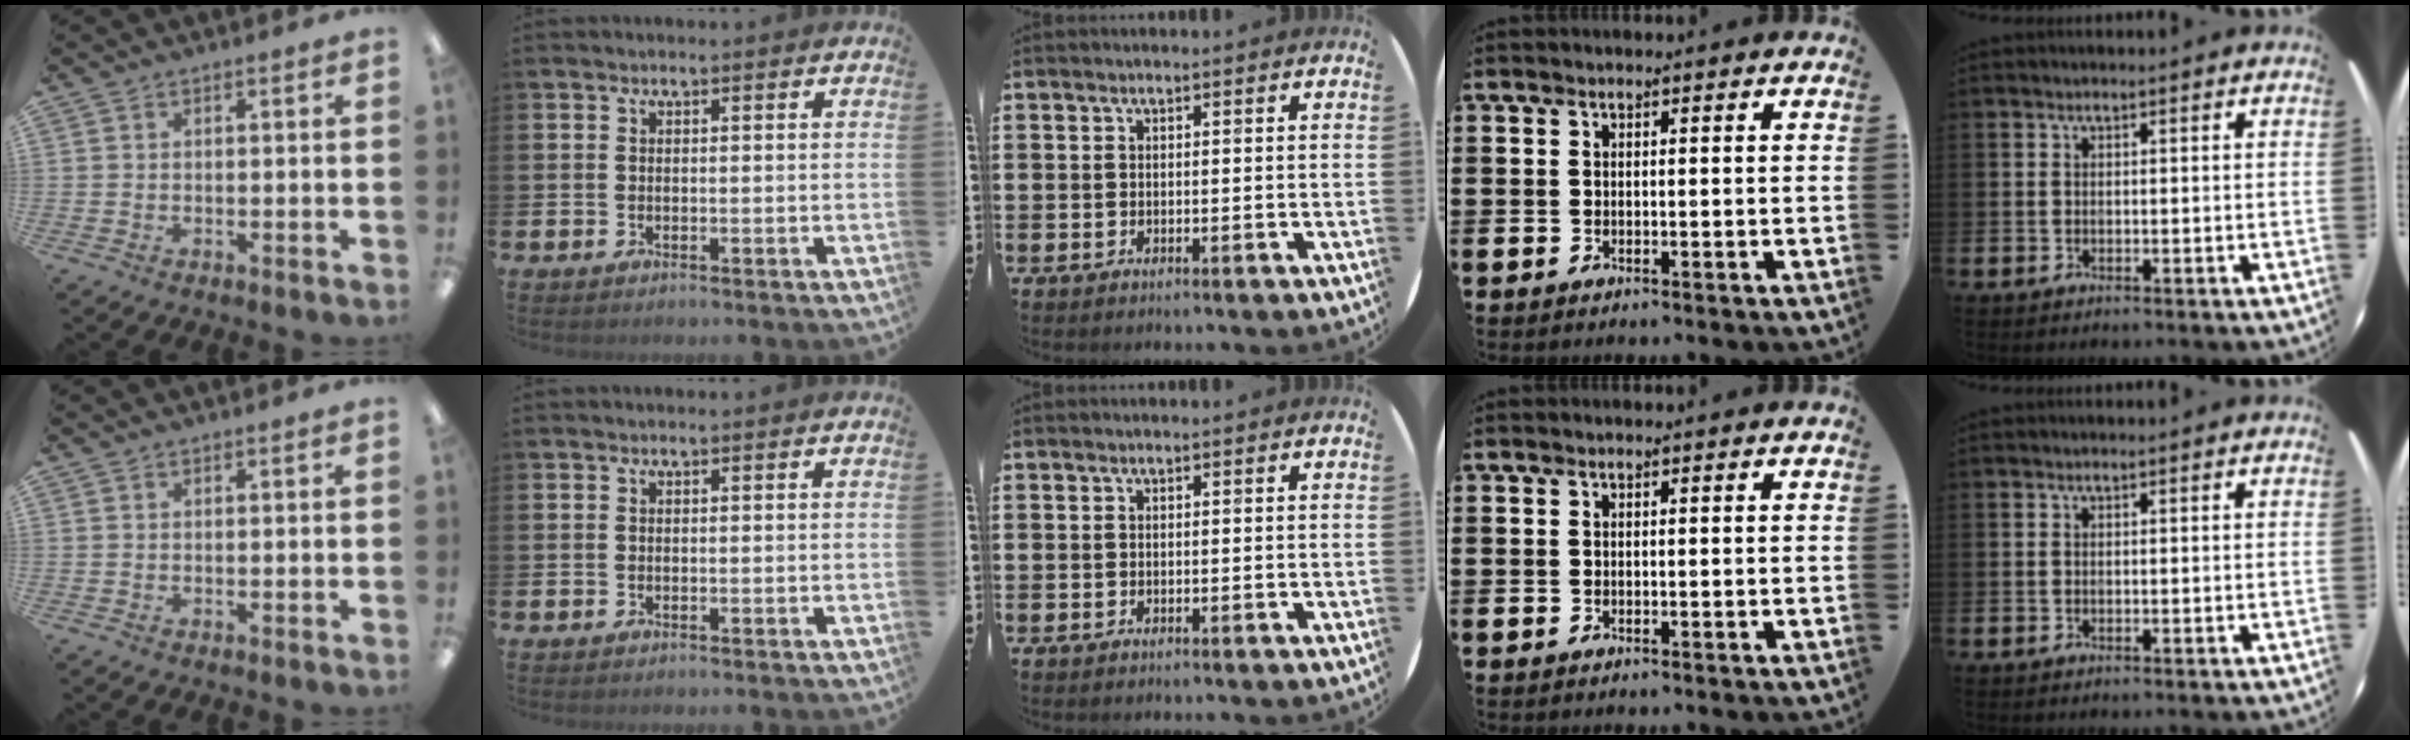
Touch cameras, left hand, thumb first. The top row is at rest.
{}